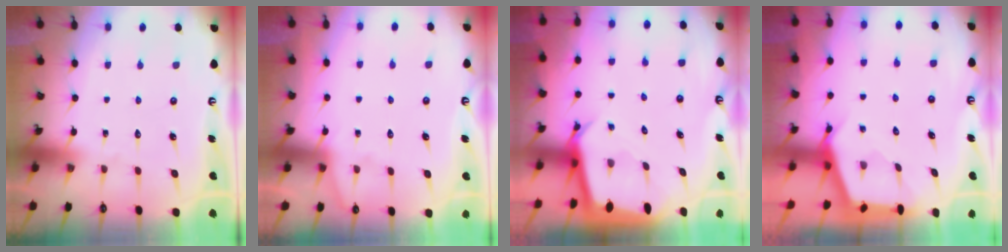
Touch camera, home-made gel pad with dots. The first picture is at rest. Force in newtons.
{"total": 4.1, "press": 4.1, "slide": 0.6}
{"total": 3.6, "press": 3.6, "slide": 0.1}
{"total": 2.5, "press": 2.5, "slide": 0.3}